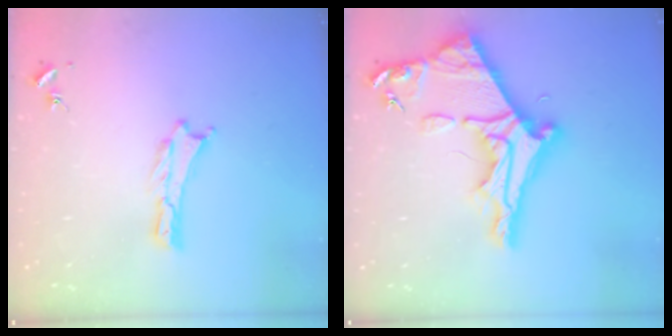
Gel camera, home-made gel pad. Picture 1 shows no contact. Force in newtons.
{"total": 10.1, "press": 10.1, "slide": 1.0}